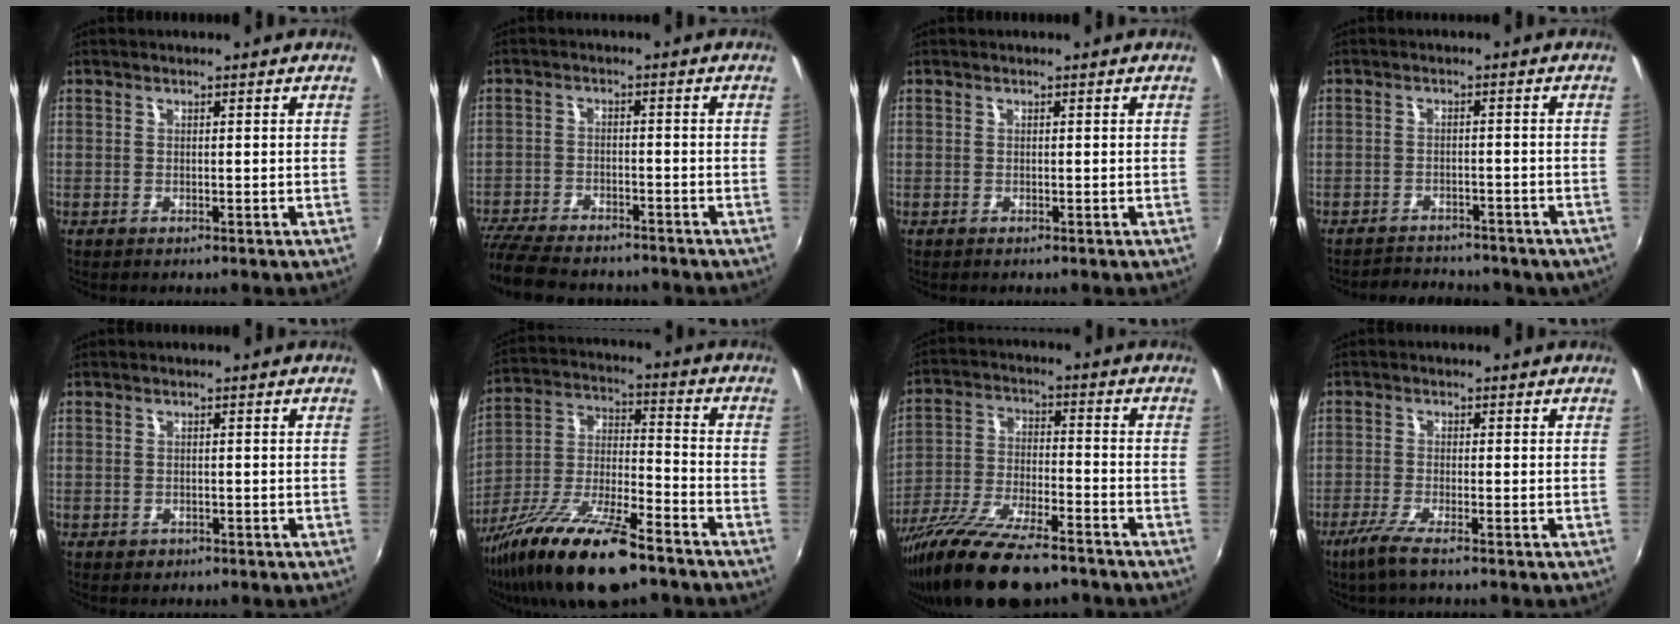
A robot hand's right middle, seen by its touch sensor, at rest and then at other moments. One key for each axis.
{"total": 13.8, "fx": -11.8, "fy": 4.2, "fz": 5.8, "tx": -0.144, "ty": -0.032, "tz": -0.197}
{"total": 0.0}
{"total": 9.1, "fx": -7.7, "fy": 3.8, "fz": 3.0, "tx": -0.069, "ty": 0.001, "tz": -0.098}
{"total": 1.3, "fx": -0.7, "fy": 1.0, "fz": 0.3, "tx": -0.007, "ty": -0.004, "tz": -0.008}
{"total": 20.0, "fx": -13.3, "fy": 5.2, "fz": 13.9, "tx": -0.269, "ty": -0.030, "tz": -0.242}
{"total": 18.8, "fx": -14.3, "fy": 5.0, "fz": 11.2, "tx": -0.222, "ty": -0.043, "tz": -0.252}
{"total": 4.5, "fx": -3.1, "fy": 0.1, "fz": 3.3, "tx": -0.084, "ty": -0.012, "tz": -0.063}